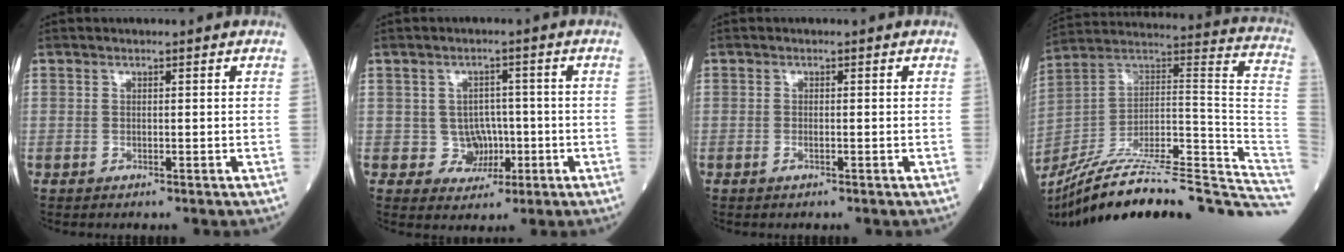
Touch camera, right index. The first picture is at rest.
{"total": 4.3, "force": [-0.7, 4.0, 1.2], "torque": [-0.007, 0.009, -0.005]}
{"total": 0.9, "force": [-0.4, 0.1, 0.7], "torque": [-0.019, -0.001, -0.008]}
{"total": 33.0, "force": [-27.7, 2.2, 17.8], "torque": [-0.170, 0.008, -0.403]}